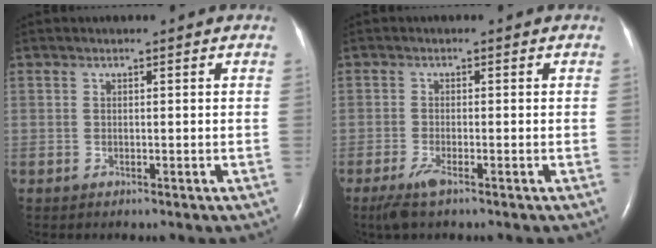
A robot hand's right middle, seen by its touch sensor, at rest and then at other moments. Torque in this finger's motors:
{"motor_torque": [0.52, -0.59, 0.11, 0.05]}